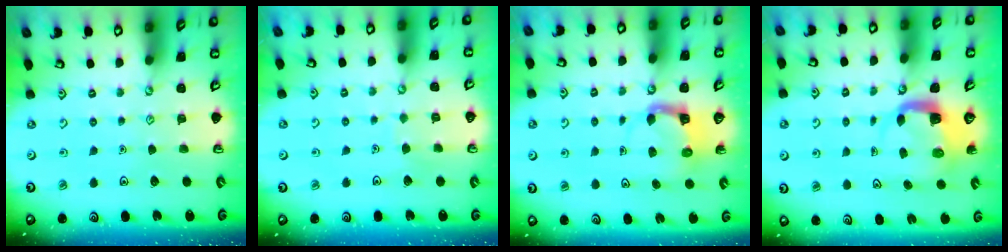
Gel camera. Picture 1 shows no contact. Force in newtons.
{"total": 2.7, "press": 2.7, "slide": 0.1}
{"total": 4.4, "press": 4.4, "slide": 0.2}
{"total": 3.9, "press": 3.9, "slide": 0.5}